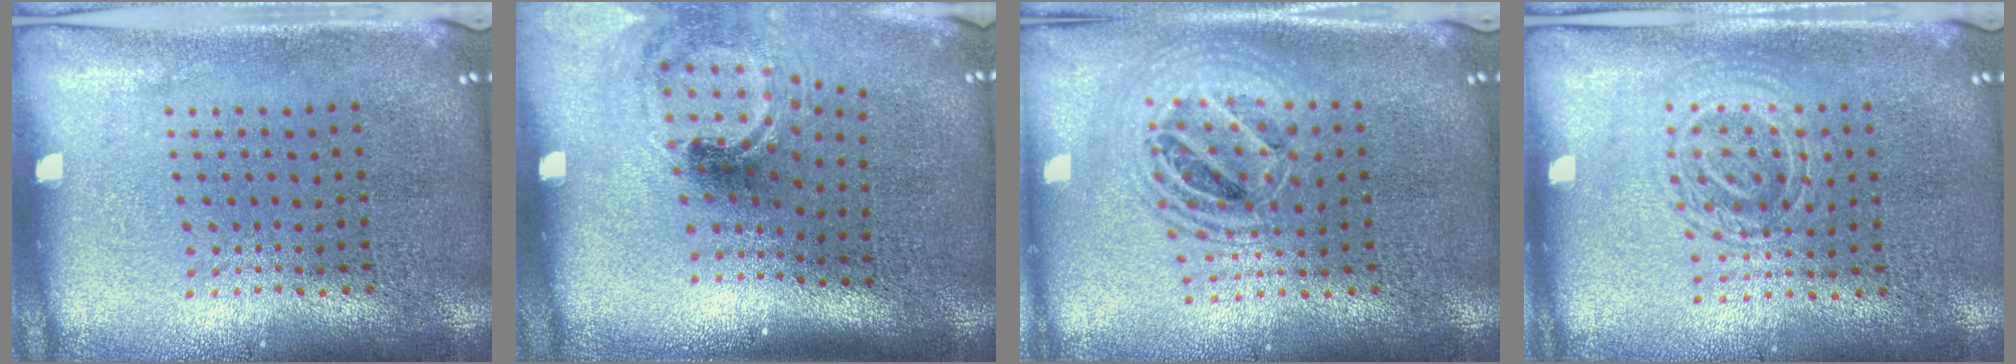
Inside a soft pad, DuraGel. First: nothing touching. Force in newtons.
{"total": 1.5, "press": 1.2, "slide": 1.0}
{"total": 1.9, "press": 1.6, "slide": 1.1}
{"total": 1.3, "press": 1.2, "slide": 0.3}